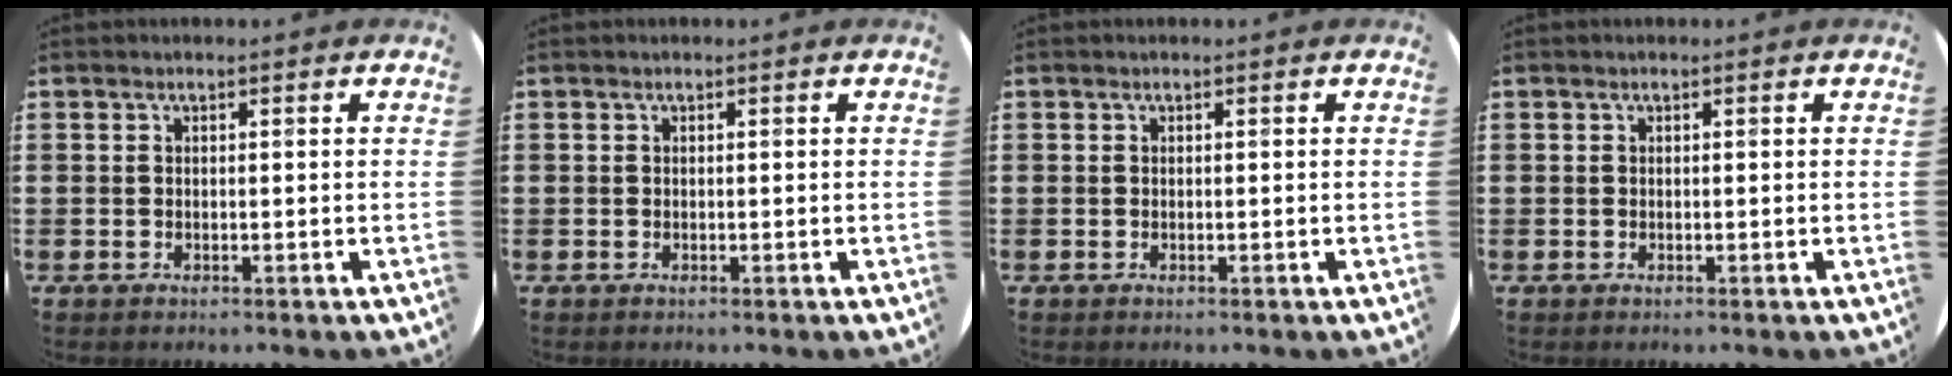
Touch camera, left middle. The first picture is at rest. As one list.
[{"total": 0.0}, {"total": 0.0}, {"total": 0.0}]